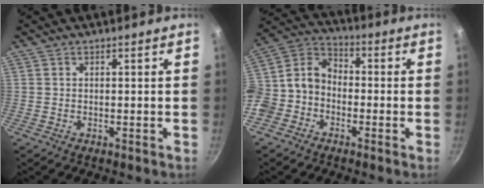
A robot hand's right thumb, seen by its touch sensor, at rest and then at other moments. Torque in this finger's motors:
{"motor_torque": [0.19, 0.20, 0.20, -0.07, 0.16]}